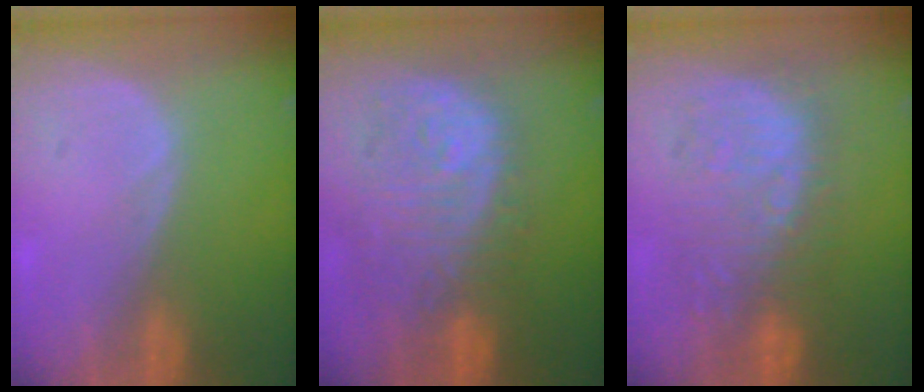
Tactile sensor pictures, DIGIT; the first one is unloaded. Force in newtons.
{"total": 12.2, "press": 10.9, "slide": 5.6}
{"total": 9.5, "press": 9.4, "slide": 1.0}